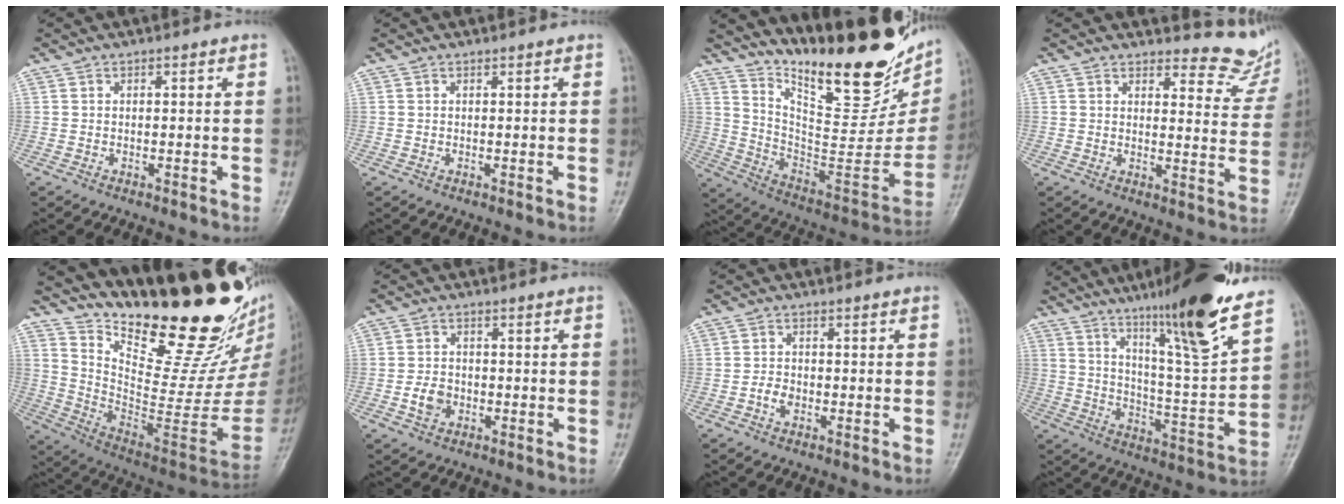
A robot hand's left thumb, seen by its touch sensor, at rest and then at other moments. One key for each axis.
{"total": 0.0}
{"total": 29.9, "fx": 21.5, "fy": 9.4, "fz": 18.5, "tx": -0.250, "ty": -0.124, "tz": 0.328}
{"total": 9.5, "fx": 9.1, "fy": 2.5, "fz": 0.8, "tx": 0.023, "ty": -0.093, "tz": 0.087}
{"total": 30.4, "fx": 23.8, "fy": 8.7, "fz": 16.8, "tx": -0.224, "ty": -0.167, "tz": 0.361}
{"total": 3.6, "fx": -0.9, "fy": 2.9, "fz": 2.0, "tx": -0.029, "ty": 0.008, "tz": -0.016}
{"total": 2.1, "fx": -0.7, "fy": 1.6, "fz": 1.3, "tx": -0.020, "ty": 0.007, "tz": -0.014}
{"total": 19.1, "fx": 13.2, "fy": 1.0, "fz": 13.8, "tx": -0.191, "ty": -0.074, "tz": 0.213}